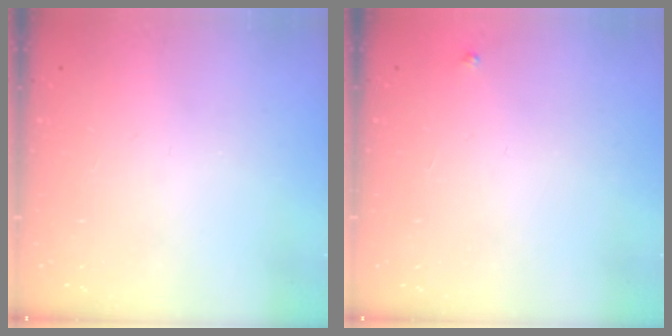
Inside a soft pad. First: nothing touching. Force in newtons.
{"total": 2.7, "press": 2.7, "slide": 0.3}